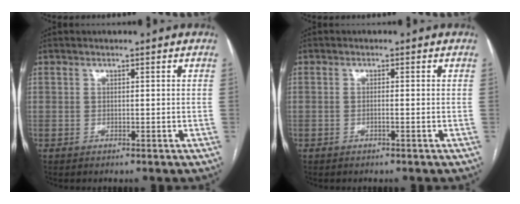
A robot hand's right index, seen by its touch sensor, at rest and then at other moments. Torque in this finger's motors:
{"motor_torque": [0.05, 0.05, 0.08, 0.01]}